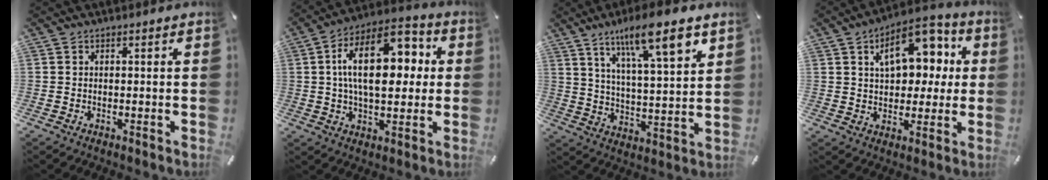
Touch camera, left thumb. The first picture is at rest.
{"total": 18.2, "force": [3.6, 10.2, 14.7], "torque": [-0.245, 0.000, 0.056]}
{"total": 14.9, "force": [10.3, 3.9, 10.1], "torque": [-0.162, -0.054, 0.168]}
{"total": 14.0, "force": [5.3, 8.9, 9.4], "torque": [-0.135, -0.013, 0.092]}